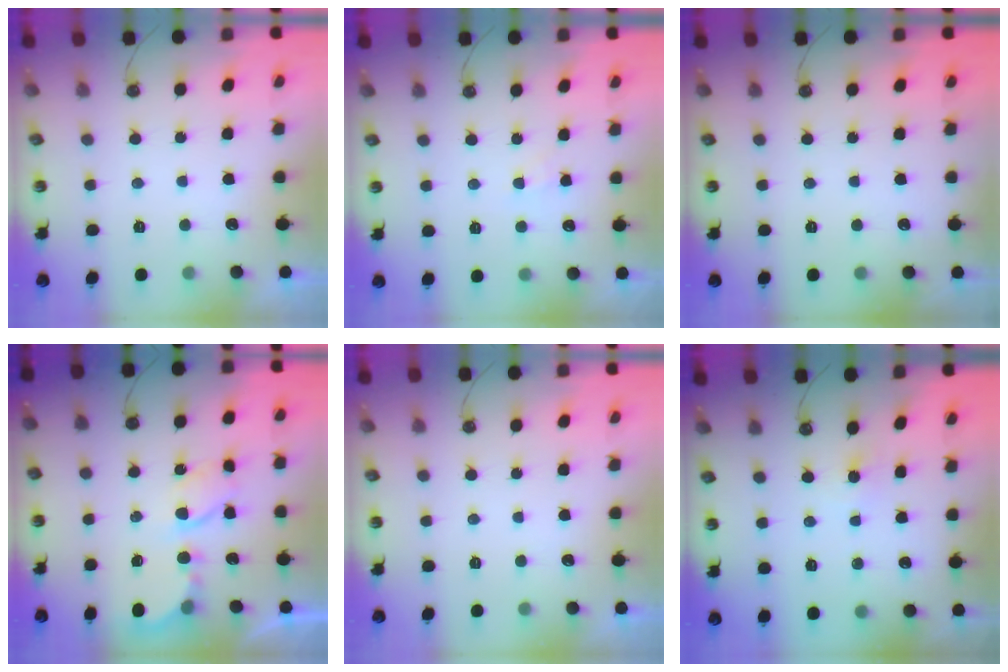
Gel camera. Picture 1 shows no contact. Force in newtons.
{"total": 4.0, "press": 4.0, "slide": 0.5}
{"total": 0.0}
{"total": 6.0, "press": 6.0, "slide": 0.2}
{"total": 0.0}
{"total": 5.2, "press": 5.1, "slide": 0.6}